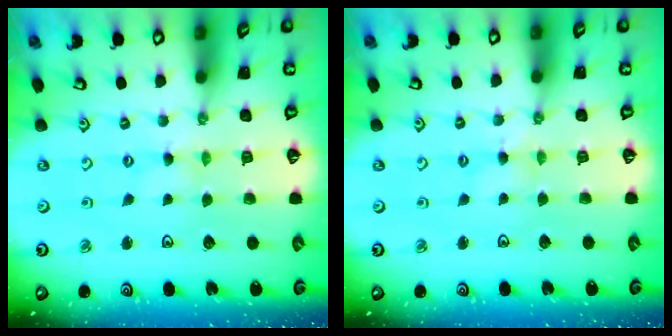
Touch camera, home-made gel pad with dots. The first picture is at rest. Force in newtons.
{"total": 2.0, "press": 2.0, "slide": 0.2}